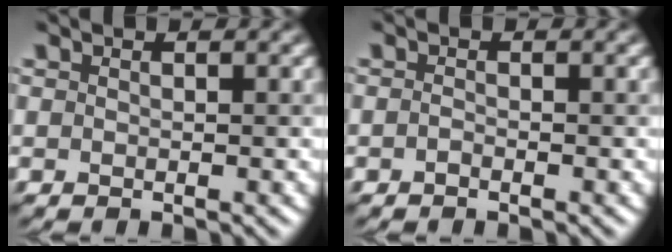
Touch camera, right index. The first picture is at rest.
{"total": 0.0}